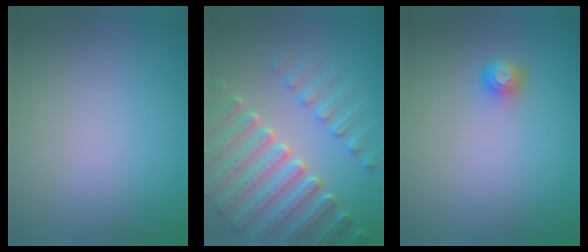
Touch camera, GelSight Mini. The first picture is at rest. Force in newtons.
{"total": 7.8, "press": 5.9, "slide": 5.1}
{"total": 1.7, "press": 1.3, "slide": 1.2}